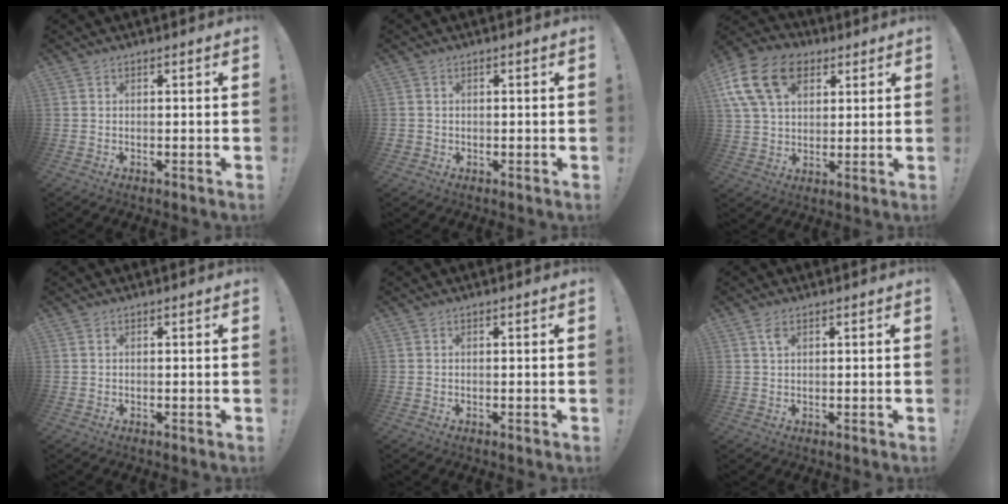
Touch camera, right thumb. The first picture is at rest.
{"total": 1.6, "force": [0.0, 1.5, 0.4], "torque": [0.001, 0.000, -0.001]}
{"total": 17.9, "force": [7.3, 12.4, 10.7], "torque": [-0.194, -0.023, 0.136]}
{"total": 0.0}
{"total": 0.0}
{"total": 2.3, "force": [1.1, 1.1, 1.6], "torque": [-0.035, 0.001, 0.020]}